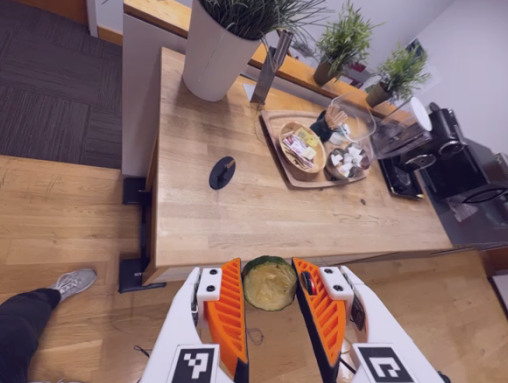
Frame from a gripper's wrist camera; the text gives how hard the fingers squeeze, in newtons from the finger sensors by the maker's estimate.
{"total": 6.0, "left": 5.7, "right": 6.3}